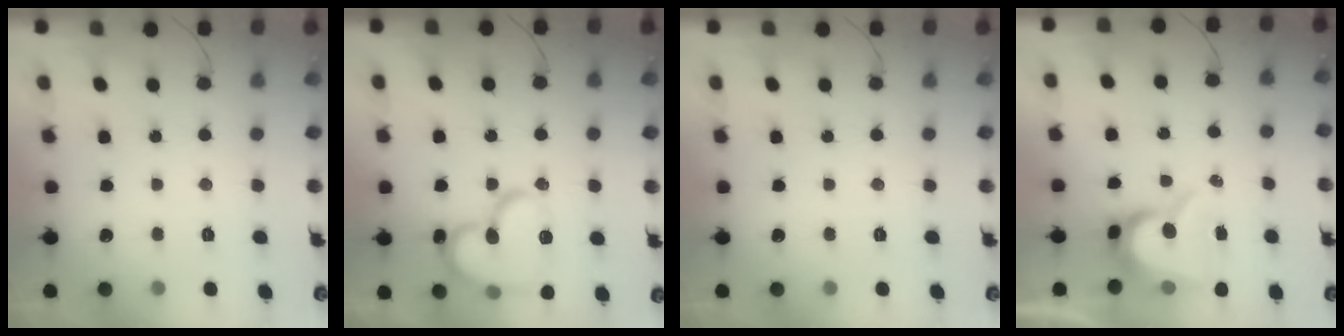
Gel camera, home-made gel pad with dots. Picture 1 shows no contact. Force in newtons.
{"total": 18.4, "press": 18.3, "slide": 1.8}
{"total": 0.0}
{"total": 10.7, "press": 10.7, "slide": 0.9}